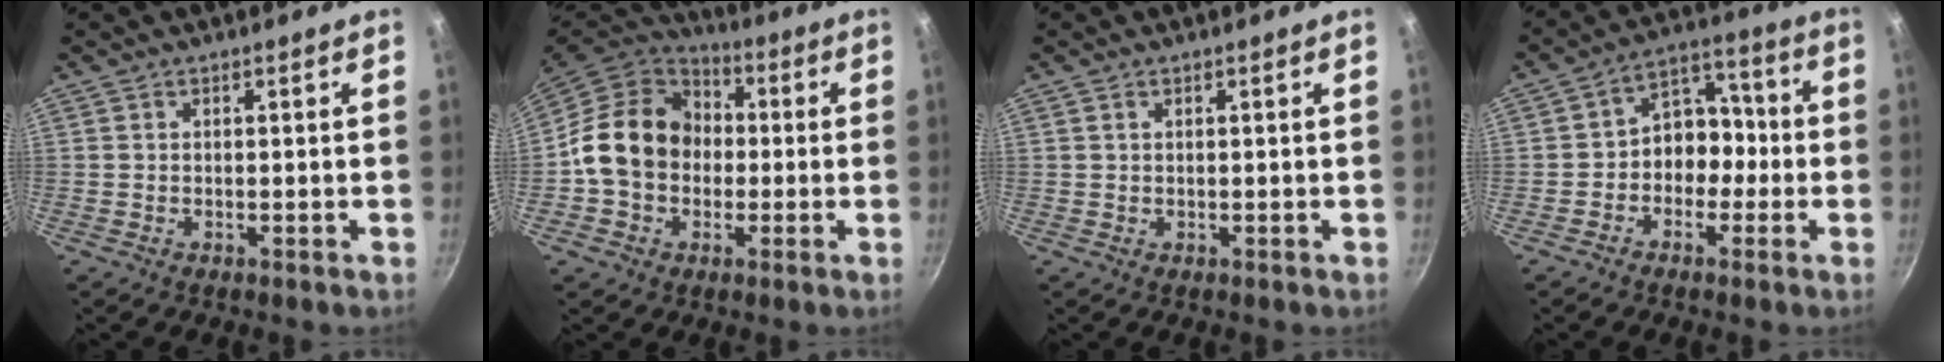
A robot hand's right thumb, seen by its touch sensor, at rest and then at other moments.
{"total": 16.8, "force": [-0.1, 13.8, 9.6], "torque": [-0.135, 0.037, -0.013]}
{"total": 0.7, "force": [0.4, 0.4, 0.4], "torque": [-0.006, 0.001, 0.007]}
{"total": 8.9, "force": [-1.9, 7.1, 5.1], "torque": [-0.015, 0.048, -0.044]}